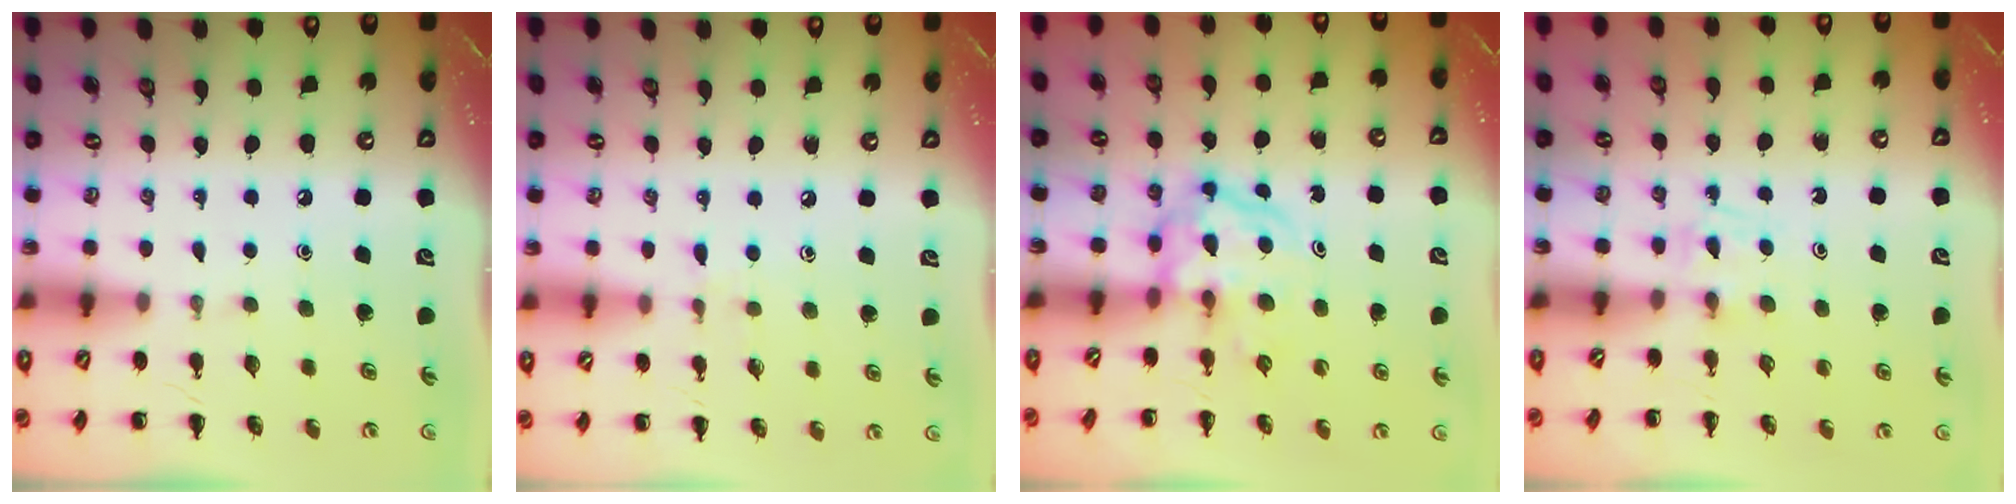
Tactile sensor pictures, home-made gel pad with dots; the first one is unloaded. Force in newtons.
{"total": 5.4, "press": 5.0, "slide": 2.2}
{"total": 3.9, "press": 3.9, "slide": 0.4}
{"total": 2.5, "press": 2.2, "slide": 1.1}